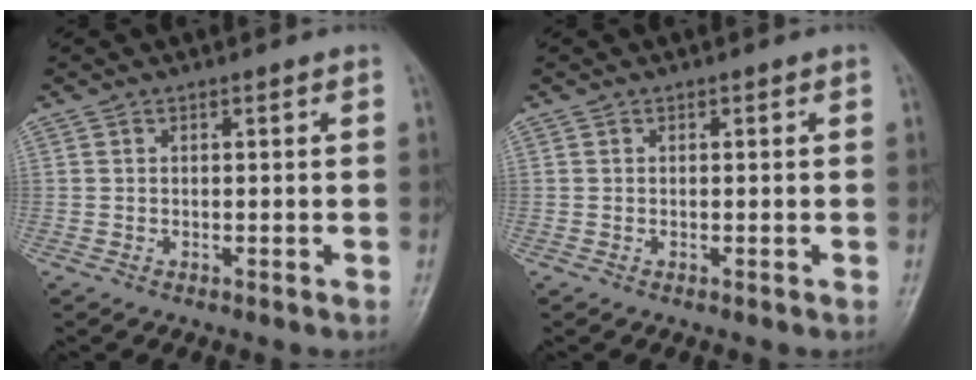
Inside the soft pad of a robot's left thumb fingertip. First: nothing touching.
{"total": 0.0}